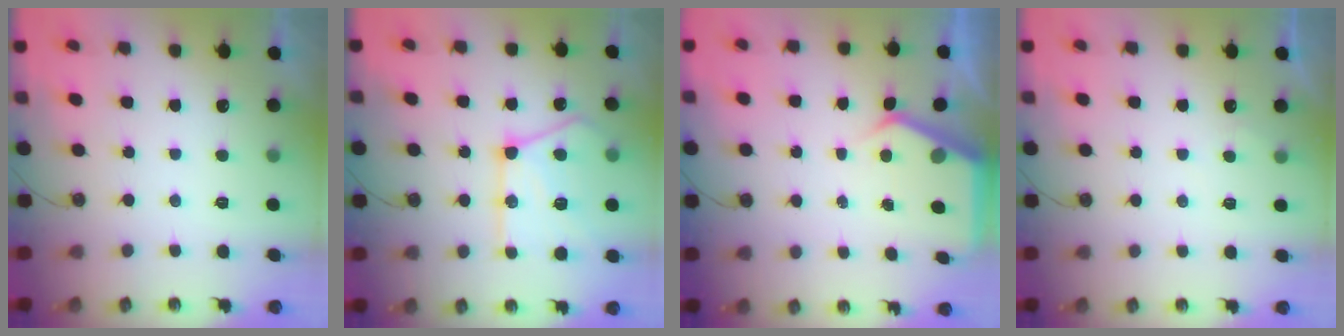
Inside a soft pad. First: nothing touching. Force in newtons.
{"total": 20.1, "press": 20.0, "slide": 2.3}
{"total": 4.5, "press": 4.4, "slide": 0.6}
{"total": 2.8, "press": 2.8, "slide": 0.3}